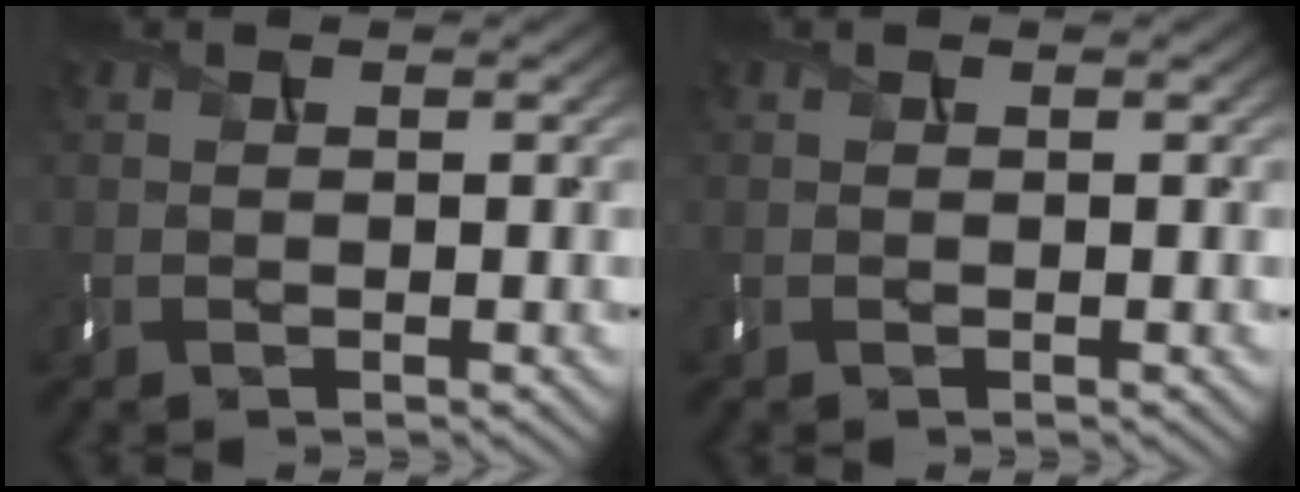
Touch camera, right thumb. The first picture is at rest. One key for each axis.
{"total": 0.0}